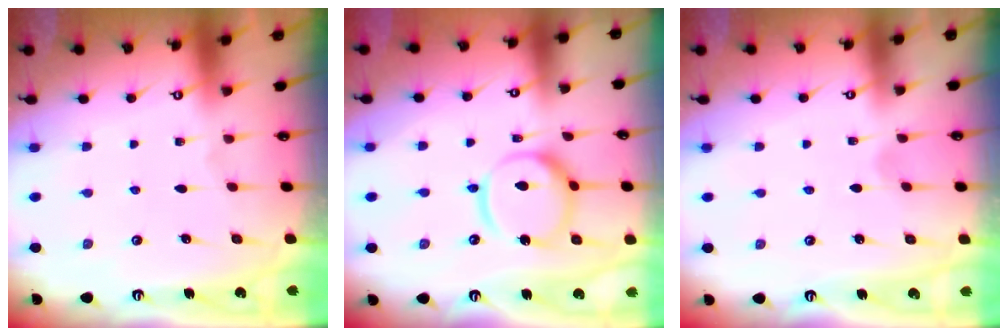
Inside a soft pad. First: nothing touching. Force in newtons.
{"total": 14.2, "press": 14.1, "slide": 1.8}
{"total": 0.9, "press": 0.9, "slide": 0.2}